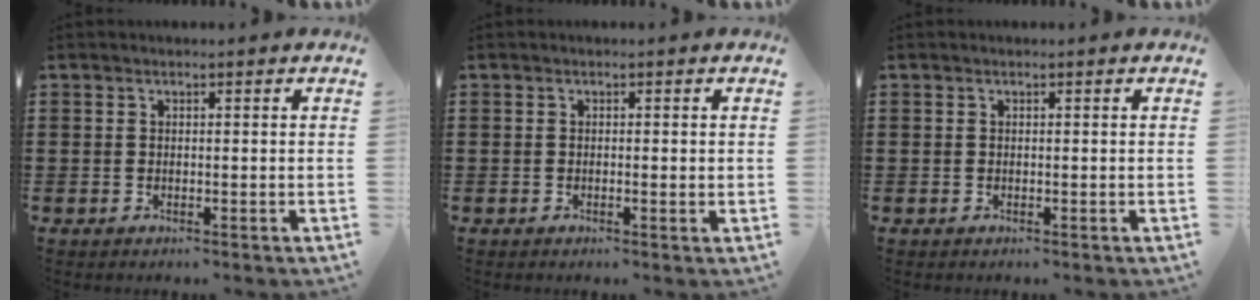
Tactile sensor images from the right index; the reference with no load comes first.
{"total": 0.6, "force": [-0.1, 0.1, 0.6], "torque": [-0.012, -0.003, 0.000]}
{"total": 0.0}